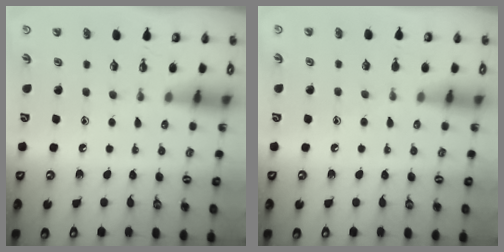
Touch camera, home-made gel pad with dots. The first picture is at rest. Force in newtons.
{"total": 4.8, "press": 4.7, "slide": 0.5}